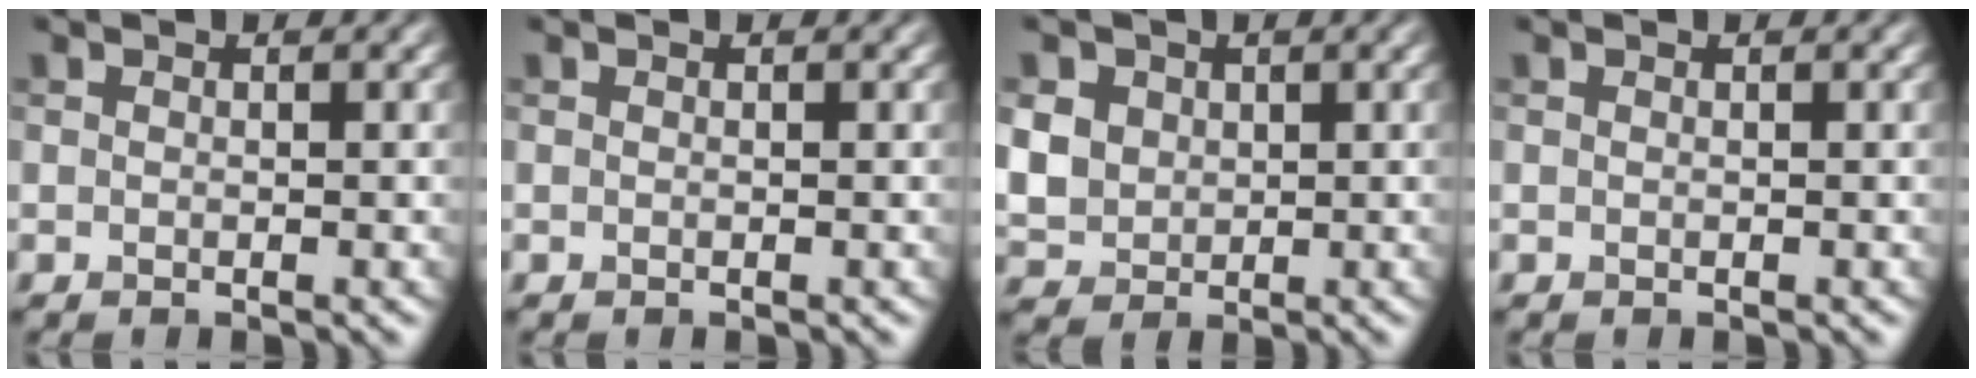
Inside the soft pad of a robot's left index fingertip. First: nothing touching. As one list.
[{"total": 0.0}, {"total": 4.7, "force": [1.3, 4.0, 2.0], "torque": [-0.077, 0.011, 0.032]}, {"total": 0.0}]